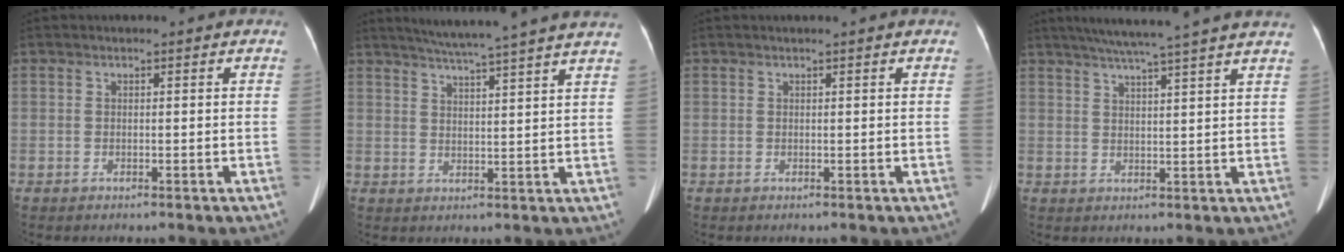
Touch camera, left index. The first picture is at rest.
{"total": 15.7, "force": [13.7, -1.2, 7.6], "torque": [-0.126, 0.000, 0.174]}
{"total": 0.9, "force": [0.8, -0.1, 0.4], "torque": [-0.007, 0.012, 0.017]}
{"total": 14.9, "force": [12.6, -1.1, 7.8], "torque": [-0.129, 0.017, 0.160]}